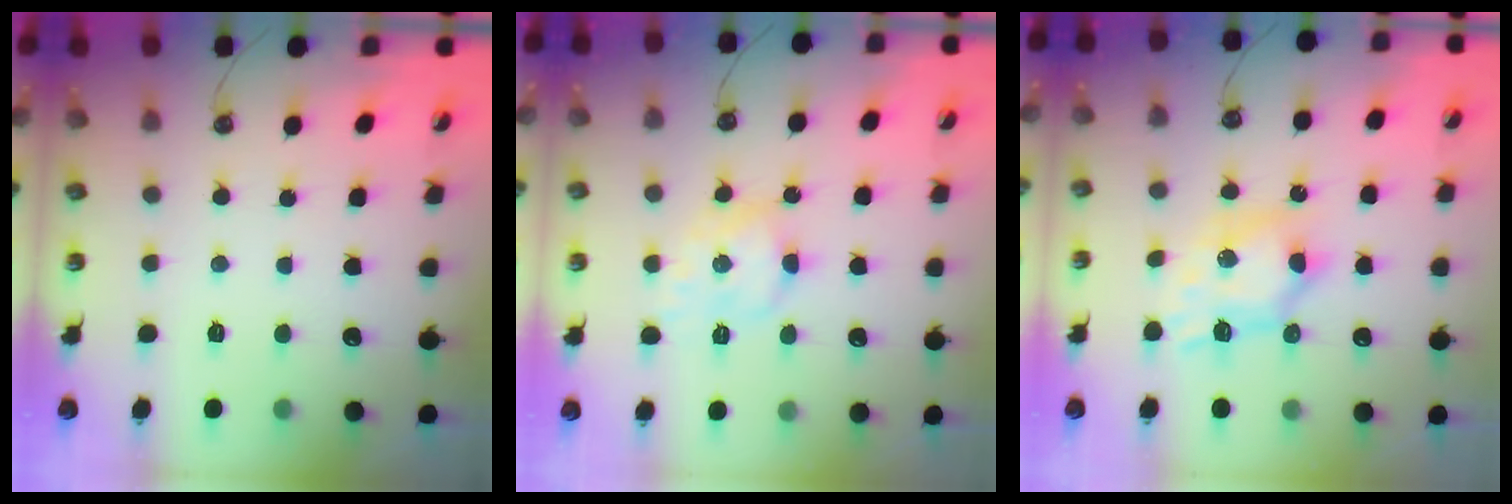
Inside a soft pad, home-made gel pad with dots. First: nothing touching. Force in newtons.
{"total": 8.7, "press": 8.7, "slide": 0.2}
{"total": 8.3, "press": 8.3, "slide": 0.5}